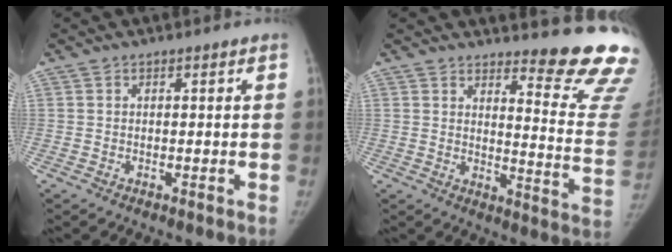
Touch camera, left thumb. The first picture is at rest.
{"total": 16.2, "force": [14.5, 2.1, 6.8], "torque": [-0.052, -0.180, 0.161]}